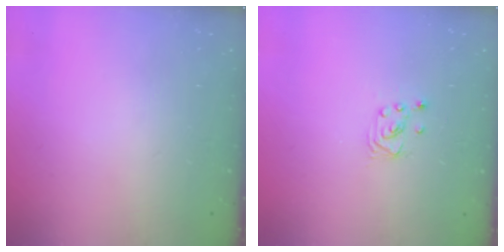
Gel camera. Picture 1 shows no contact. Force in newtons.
{"total": 1.6, "press": 1.6, "slide": 0.0}